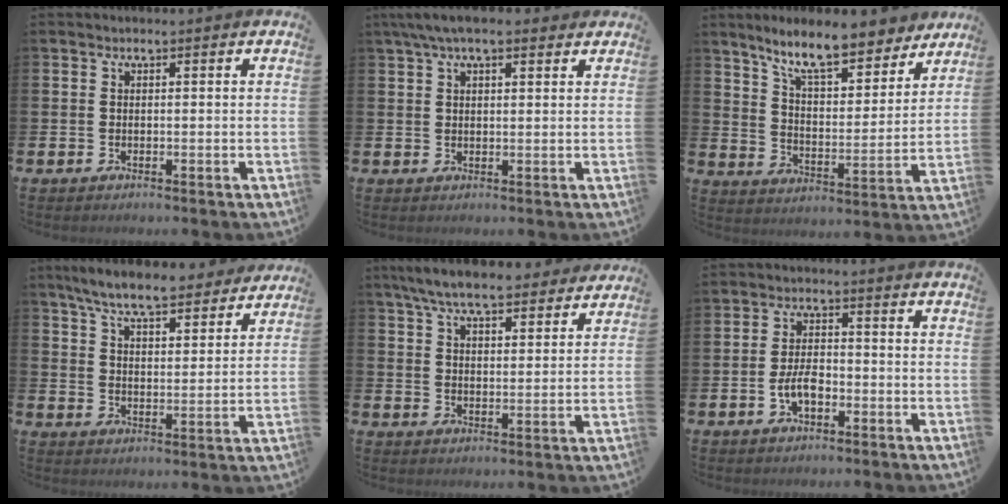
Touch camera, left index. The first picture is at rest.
{"total": 4.7, "force": [3.6, 1.5, 2.7], "torque": [-0.060, -0.001, 0.066]}
{"total": 10.8, "force": [9.5, 2.2, 4.6], "torque": [-0.113, -0.051, 0.167]}
{"total": 7.9, "force": [7.3, 1.3, 2.6], "torque": [-0.077, -0.040, 0.129]}
{"total": 7.8, "force": [7.2, 1.6, 2.4], "torque": [-0.064, -0.035, 0.130]}
{"total": 4.0, "force": [-1.4, 2.1, 3.1], "torque": [-0.055, 0.007, -0.026]}